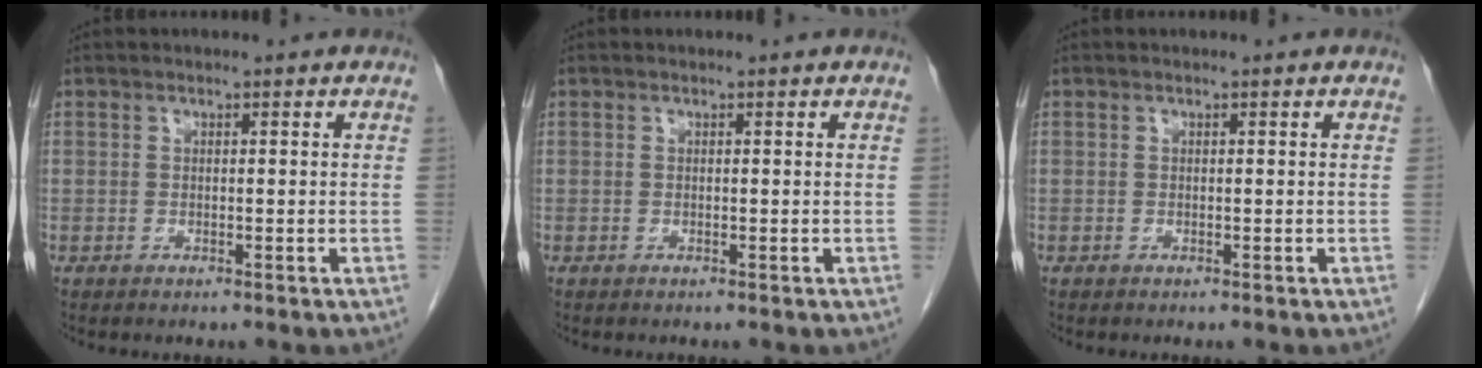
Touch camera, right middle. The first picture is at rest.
{"total": 0.0}
{"total": 0.0}